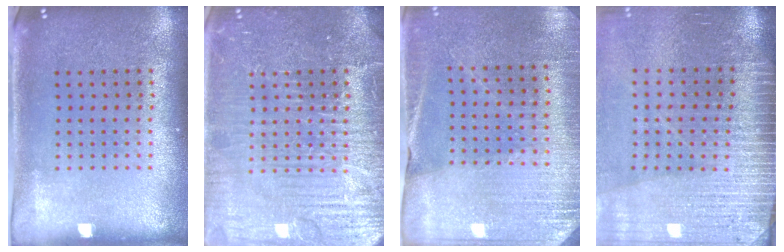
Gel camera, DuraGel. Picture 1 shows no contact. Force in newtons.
{"total": 7.3, "press": 7.2, "slide": 1.0}
{"total": 2.7, "press": 2.6, "slide": 0.3}
{"total": 3.6, "press": 3.1, "slide": 1.8}